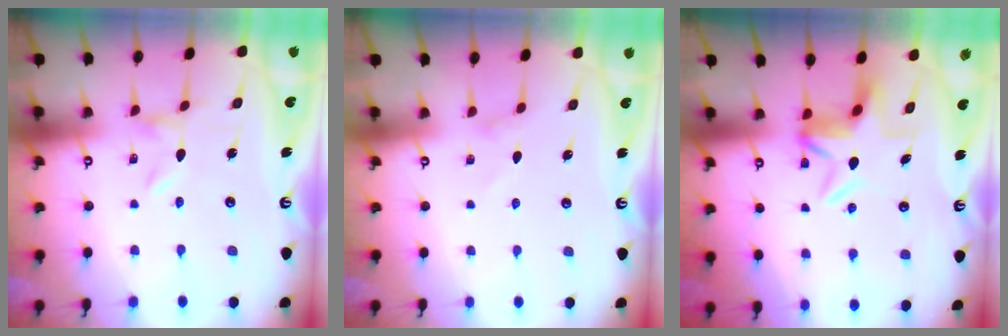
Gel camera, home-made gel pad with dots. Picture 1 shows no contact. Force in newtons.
{"total": 0.5, "press": 0.5, "slide": 0.1}
{"total": 5.5, "press": 5.2, "slide": 1.8}